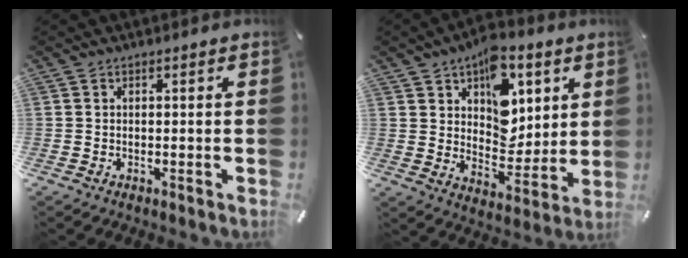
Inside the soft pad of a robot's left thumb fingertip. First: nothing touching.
{"total": 13.9, "force": [6.8, 9.3, 7.7], "torque": [-0.106, -0.044, 0.124]}